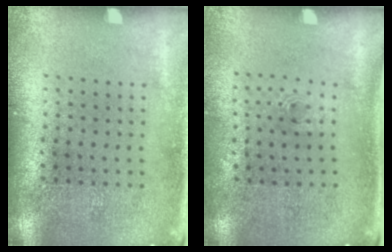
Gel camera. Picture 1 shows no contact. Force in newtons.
{"total": 0.6, "press": 0.3, "slide": 0.5}